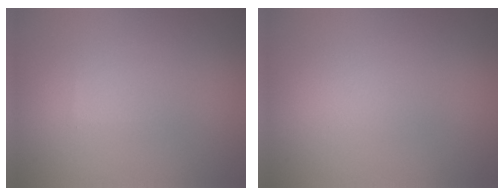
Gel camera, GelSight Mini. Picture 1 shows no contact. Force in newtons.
{"total": 0.0}